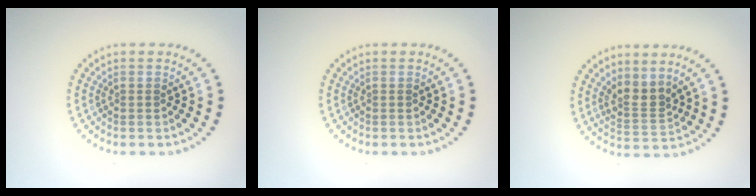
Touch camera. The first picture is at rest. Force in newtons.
{"total": 0.0}
{"total": 2.7, "press": 2.0, "slide": 1.8}